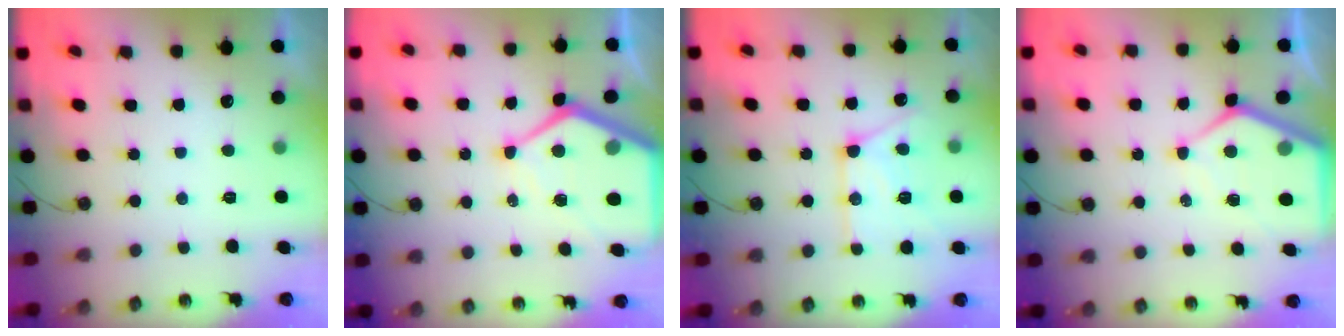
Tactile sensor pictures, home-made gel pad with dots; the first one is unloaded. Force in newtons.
{"total": 14.8, "press": 14.8, "slide": 1.4}
{"total": 15.3, "press": 15.2, "slide": 1.7}
{"total": 9.2, "press": 9.2, "slide": 0.9}